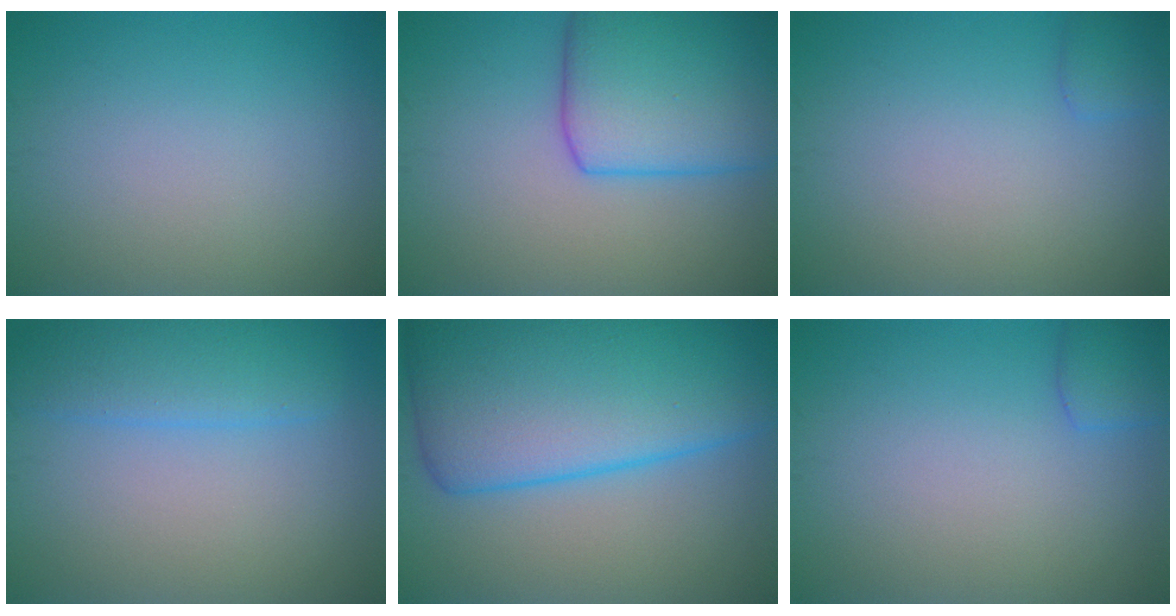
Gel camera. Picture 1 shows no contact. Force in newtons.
{"total": 8.4, "press": 8.4, "slide": 0.5}
{"total": 1.3, "press": 1.3, "slide": 0.1}
{"total": 4.1, "press": 4.1, "slide": 0.2}
{"total": 14.6, "press": 14.6, "slide": 0.4}
{"total": 2.0, "press": 2.0, "slide": 0.1}